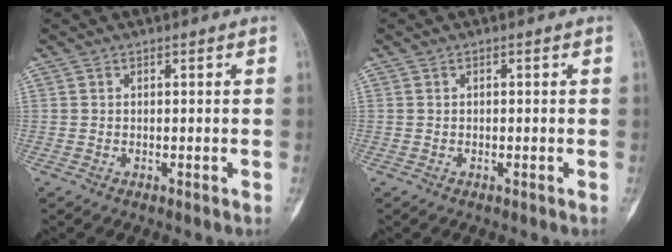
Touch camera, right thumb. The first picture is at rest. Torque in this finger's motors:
{"motor_torque": [-0.15, 0.02, -0.08, -0.18, -0.07]}